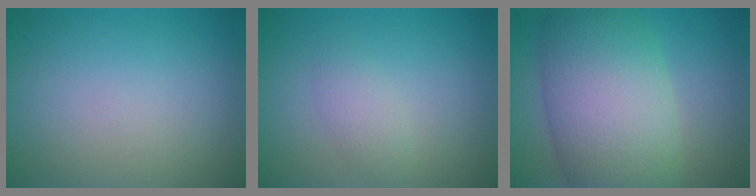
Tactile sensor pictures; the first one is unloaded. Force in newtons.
{"total": 1.7, "press": 1.7, "slide": 0.0}
{"total": 11.5, "press": 11.5, "slide": 0.2}